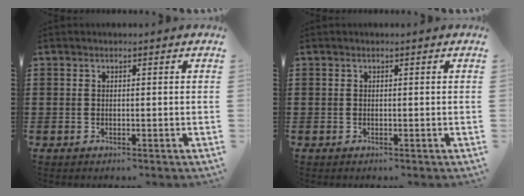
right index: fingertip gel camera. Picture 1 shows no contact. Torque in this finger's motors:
{"motor_torque": [-0.34, 0.70, 0.00, 0.00]}